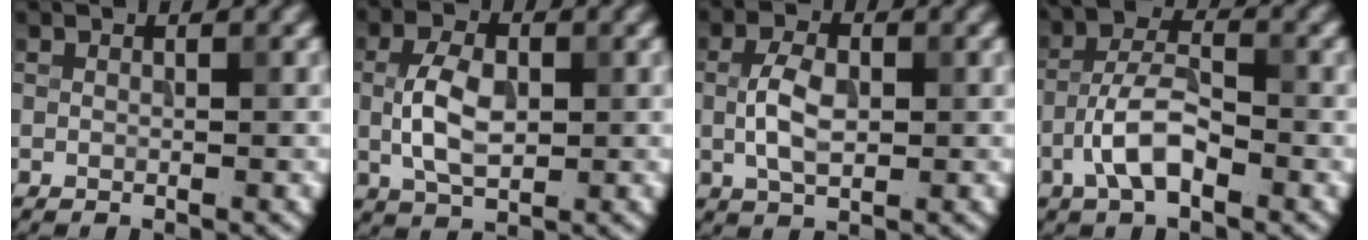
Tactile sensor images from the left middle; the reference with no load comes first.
{"total": 4.8, "force": [0.0, 2.8, 3.9], "torque": [-0.081, 0.003, -0.001]}
{"total": 3.9, "force": [0.0, 2.2, 3.1], "torque": [-0.069, 0.002, -0.002]}
{"total": 5.0, "force": [-2.3, 2.1, 3.9], "torque": [-0.073, 0.013, -0.050]}